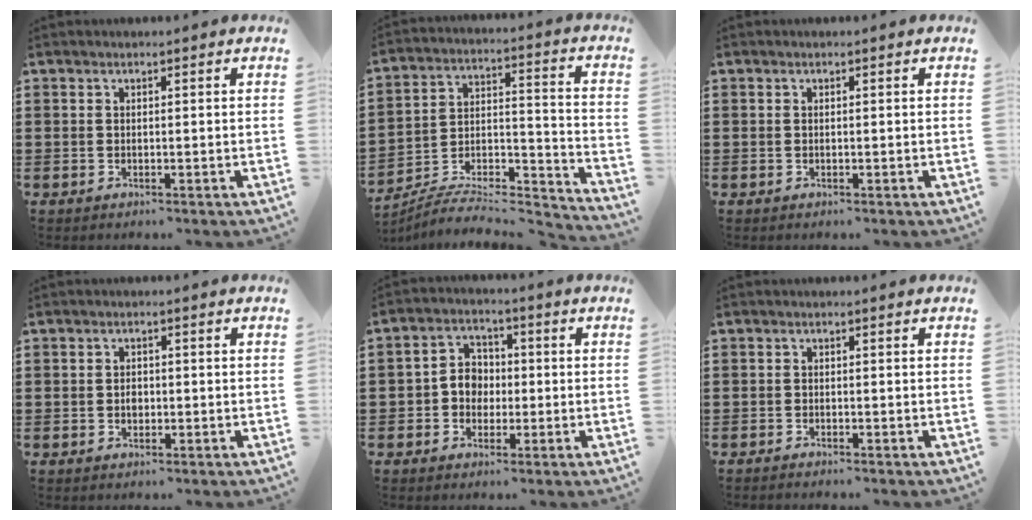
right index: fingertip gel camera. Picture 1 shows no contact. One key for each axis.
{"total": 6.6, "fx": -6.2, "fy": 1.6, "fz": 1.8, "tx": -0.027, "ty": 0.002, "tz": -0.124}
{"total": 0.0}
{"total": 1.6, "fx": -0.1, "fy": 1.2, "fz": 1.0, "tx": -0.019, "ty": 0.006, "tz": -0.003}
{"total": 4.3, "fx": -0.9, "fy": 3.9, "fz": 1.6, "tx": -0.043, "ty": 0.012, "tz": -0.020}
{"total": 0.7, "fx": -0.7, "fy": -0.1, "fz": 0.1, "tx": -0.002, "ty": -0.002, "tz": -0.014}